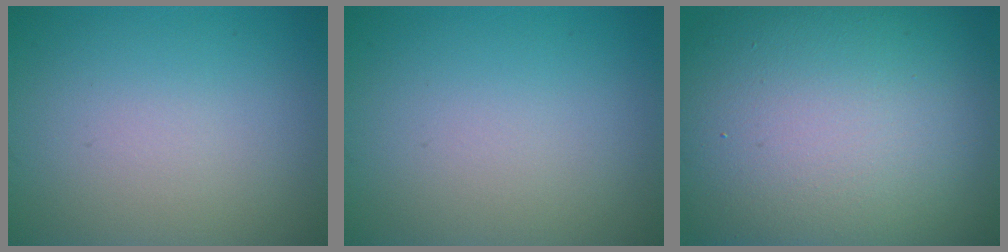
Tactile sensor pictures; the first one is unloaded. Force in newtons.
{"total": 0.0}
{"total": 18.1, "press": 18.1, "slide": 1.2}